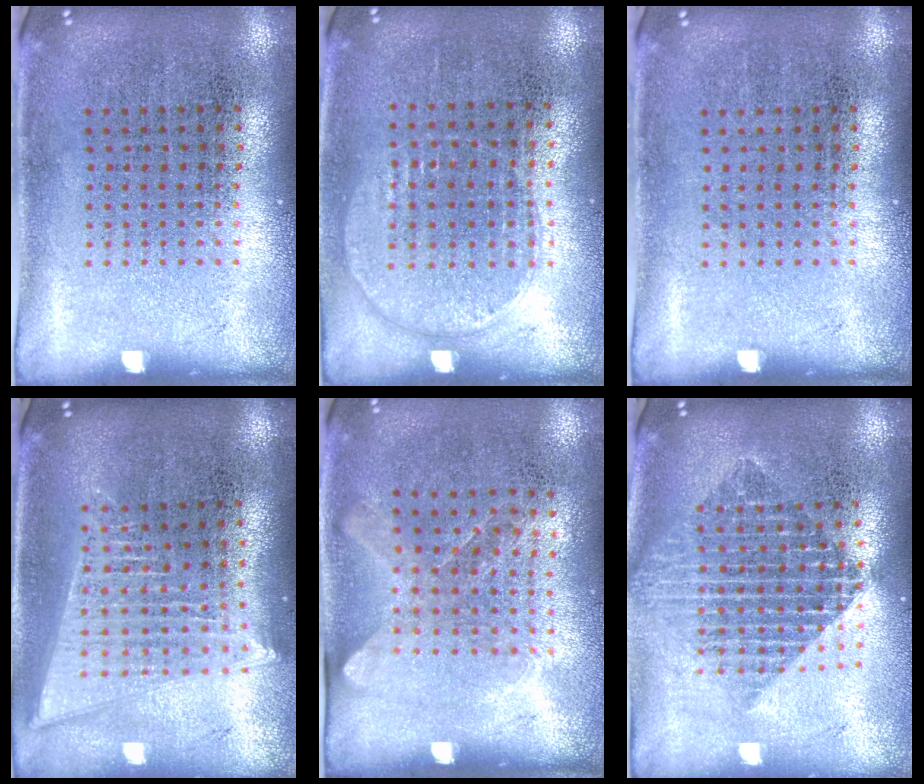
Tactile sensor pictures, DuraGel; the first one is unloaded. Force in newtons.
{"total": 0.9, "press": 0.8, "slide": 0.4}
{"total": 0.0}
{"total": 2.0, "press": 1.8, "slide": 1.0}
{"total": 1.2, "press": 1.0, "slide": 0.7}
{"total": 2.0, "press": 1.6, "slide": 1.1}